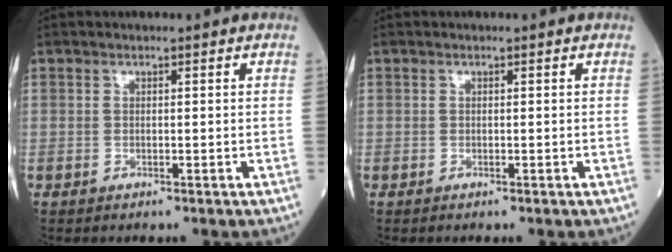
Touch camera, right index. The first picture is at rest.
{"total": 0.0}